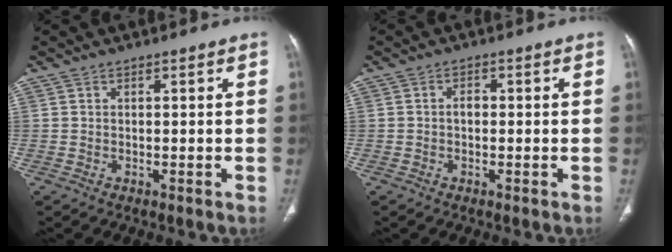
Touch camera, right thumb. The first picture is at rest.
{"total": 2.3, "force": [-0.4, 1.6, 1.6], "torque": [-0.018, 0.009, -0.011]}